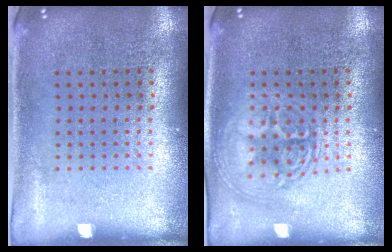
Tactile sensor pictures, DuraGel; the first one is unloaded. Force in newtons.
{"total": 2.8, "press": 2.8, "slide": 0.4}